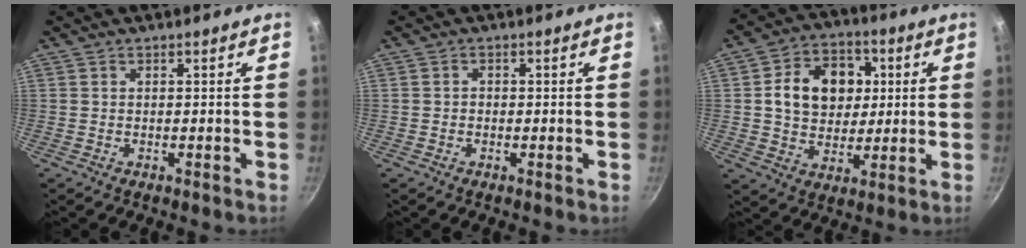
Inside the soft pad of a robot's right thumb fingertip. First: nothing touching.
{"total": 1.0, "force": [-0.2, 0.9, 0.4], "torque": [-0.006, 0.003, -0.005]}
{"total": 14.4, "force": [2.4, 11.4, 8.5], "torque": [-0.100, 0.011, 0.034]}